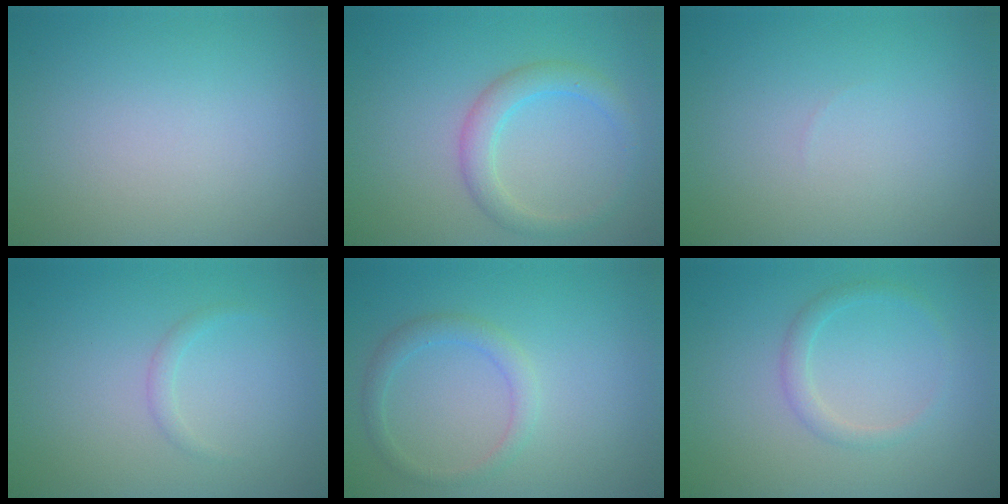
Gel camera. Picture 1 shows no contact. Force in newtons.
{"total": 2.8, "press": 2.8, "slide": 0.1}
{"total": 0.0}
{"total": 0.8, "press": 0.8, "slide": 0.1}
{"total": 1.9, "press": 1.9, "slide": 0.1}
{"total": 1.5, "press": 1.5, "slide": 0.1}